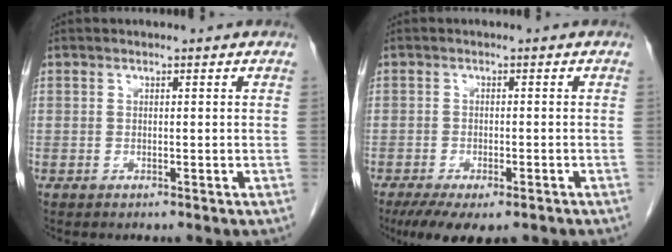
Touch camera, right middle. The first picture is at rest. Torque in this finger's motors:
{"motor_torque": [1.03, -0.82, 0.10, 0.04]}